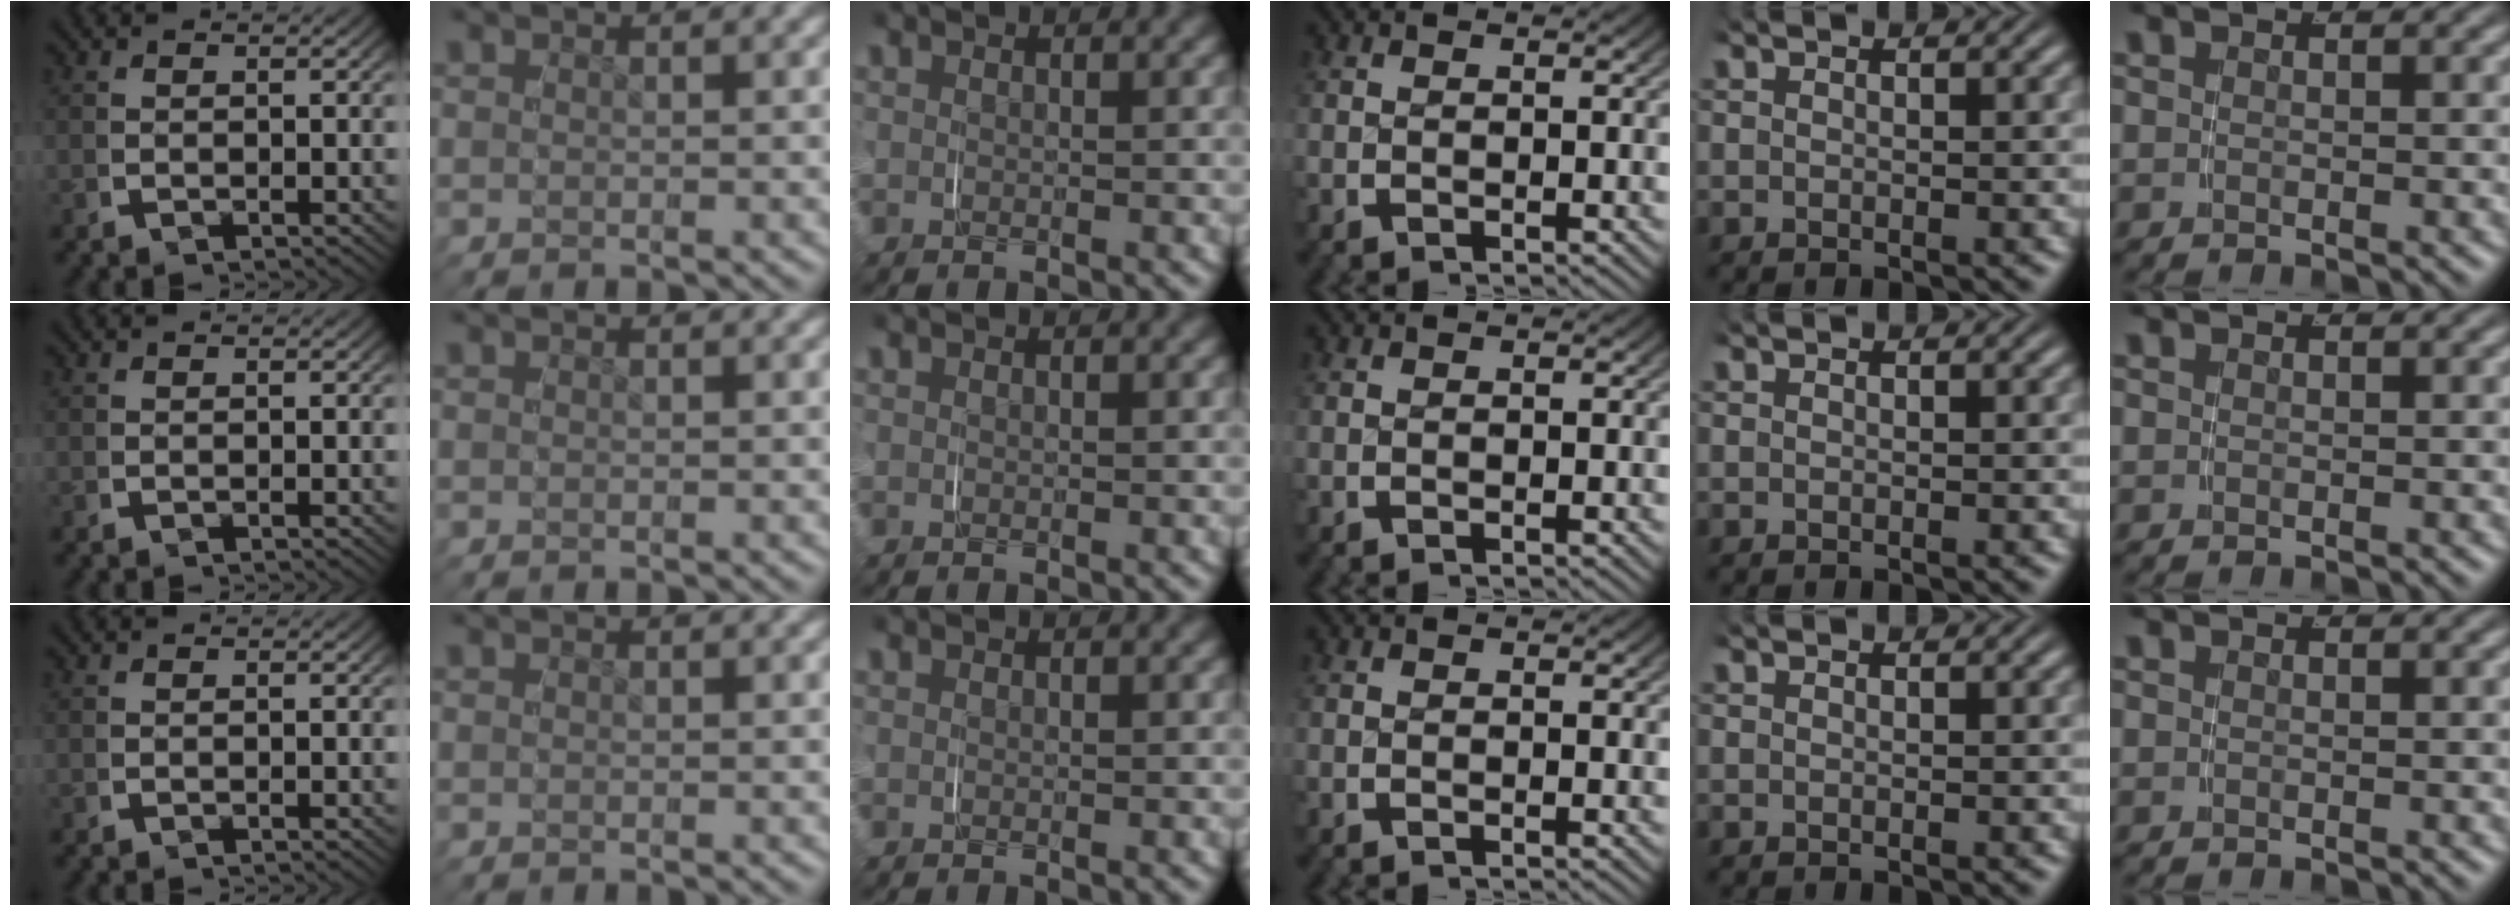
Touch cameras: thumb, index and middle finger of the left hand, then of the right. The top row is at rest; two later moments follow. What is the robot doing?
{"motion": "grasp_and_lifting", "object": "jewelry box"}